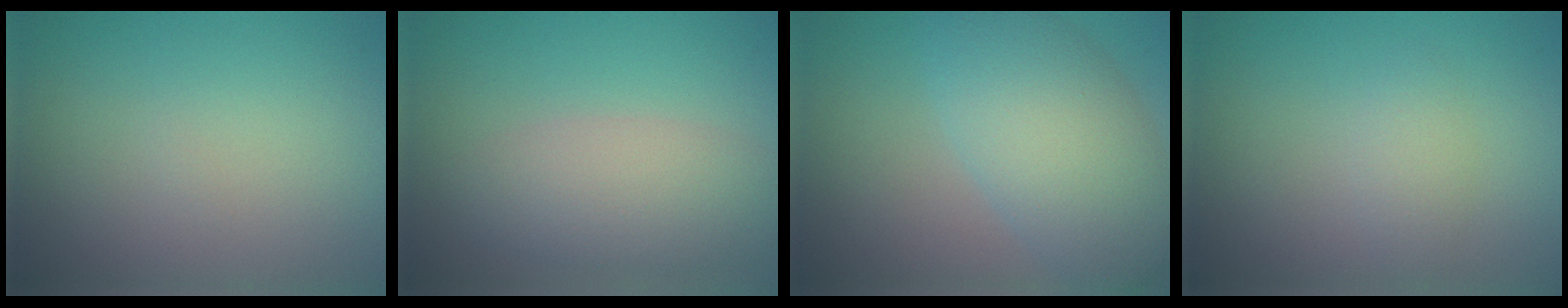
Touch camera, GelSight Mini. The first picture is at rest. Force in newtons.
{"total": 4.5, "press": 4.4, "slide": 0.4}
{"total": 7.2, "press": 7.2, "slide": 0.2}
{"total": 1.6, "press": 1.6, "slide": 0.0}